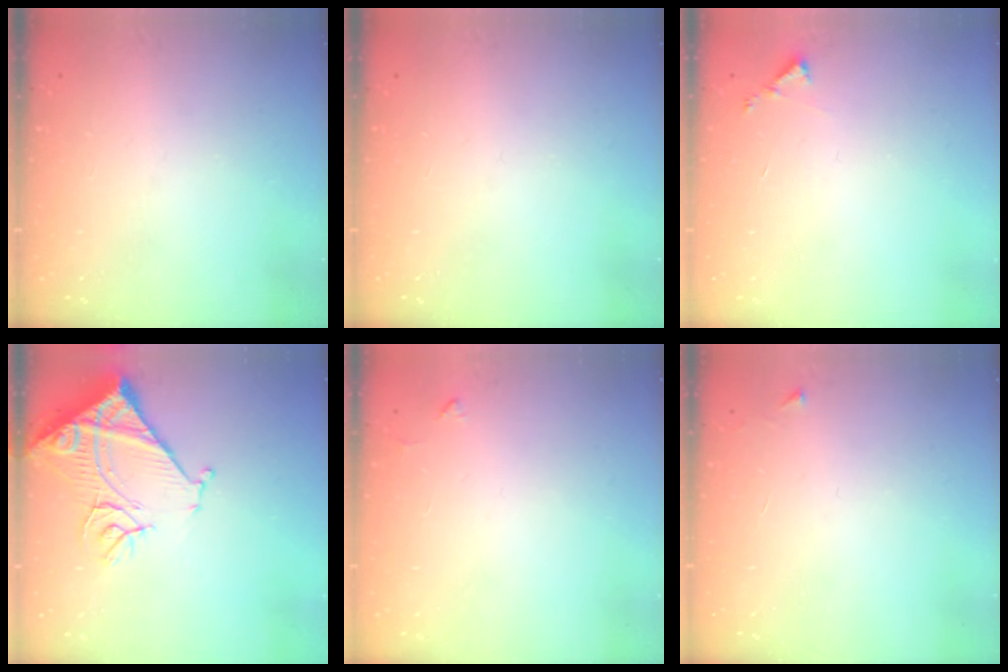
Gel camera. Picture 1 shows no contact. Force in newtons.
{"total": 0.0}
{"total": 3.6, "press": 3.6, "slide": 0.3}
{"total": 15.3, "press": 15.2, "slide": 1.8}
{"total": 3.5, "press": 3.5, "slide": 0.5}
{"total": 2.6, "press": 2.6, "slide": 0.3}